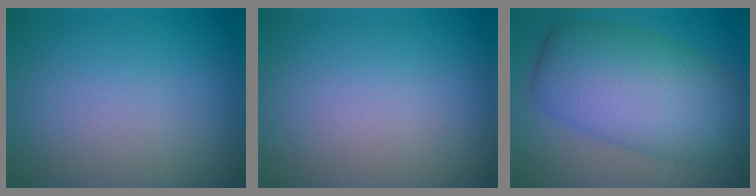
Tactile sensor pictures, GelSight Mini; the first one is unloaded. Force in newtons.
{"total": 0.0}
{"total": 9.4, "press": 9.4, "slide": 0.1}